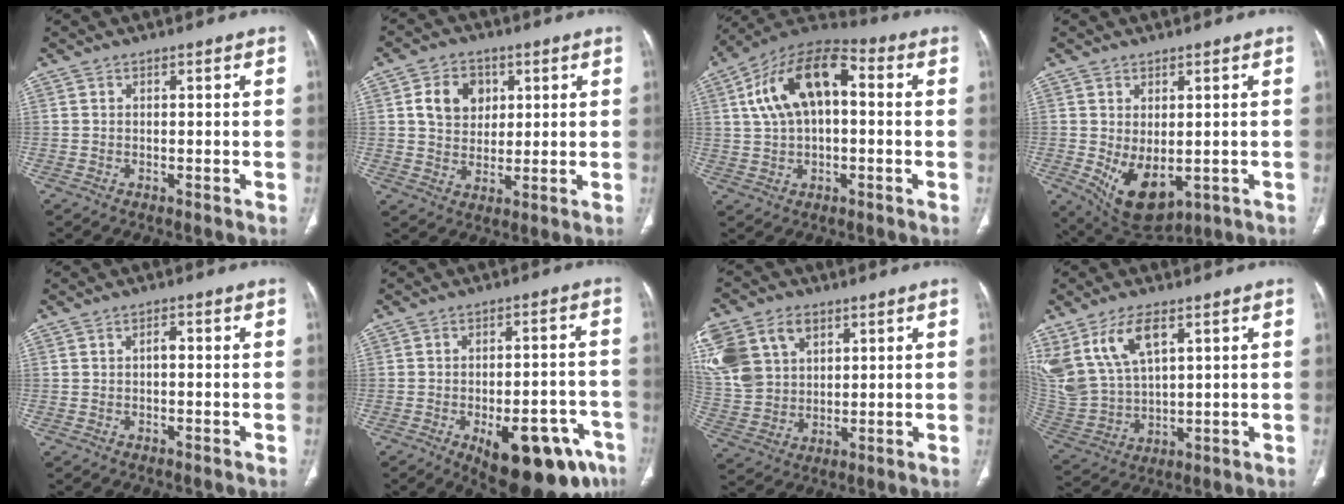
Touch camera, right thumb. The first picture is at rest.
{"total": 8.5, "force": [2.5, 6.7, 4.5], "torque": [-0.044, -0.007, 0.045]}
{"total": 15.9, "force": [2.7, 8.8, 13.0], "torque": [-0.227, 0.036, 0.039]}
{"total": 9.7, "force": [-1.7, 5.5, 7.8], "torque": [-0.118, -0.010, 0.000]}
{"total": 1.3, "force": [-0.1, 0.7, 1.0], "torque": [-0.015, 0.003, -0.004]}
{"total": 19.4, "force": [-9.5, 8.3, 14.7], "torque": [-0.130, 0.039, -0.113]}
{"total": 20.1, "force": [8.2, 14.6, 11.0], "torque": [-0.261, 0.022, 0.170]}
{"total": 14.3, "force": [7.1, 7.3, 10.0], "torque": [-0.204, -0.021, 0.160]}